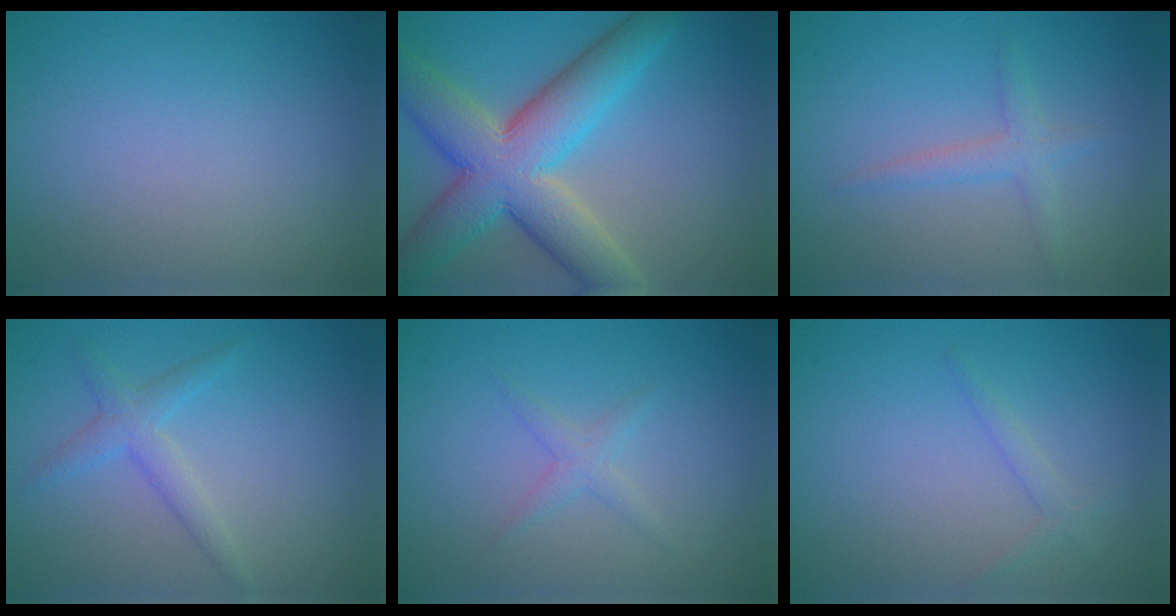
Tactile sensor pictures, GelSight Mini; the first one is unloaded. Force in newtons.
{"total": 10.1, "press": 10.1, "slide": 0.7}
{"total": 2.0, "press": 2.0, "slide": 0.1}
{"total": 2.3, "press": 2.3, "slide": 0.2}
{"total": 1.3, "press": 1.3, "slide": 0.1}
{"total": 1.1, "press": 1.1, "slide": 0.1}